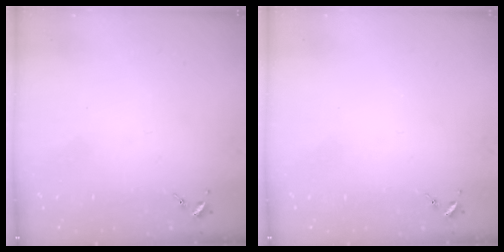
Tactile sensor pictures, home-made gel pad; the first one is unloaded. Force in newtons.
{"total": 0.0}